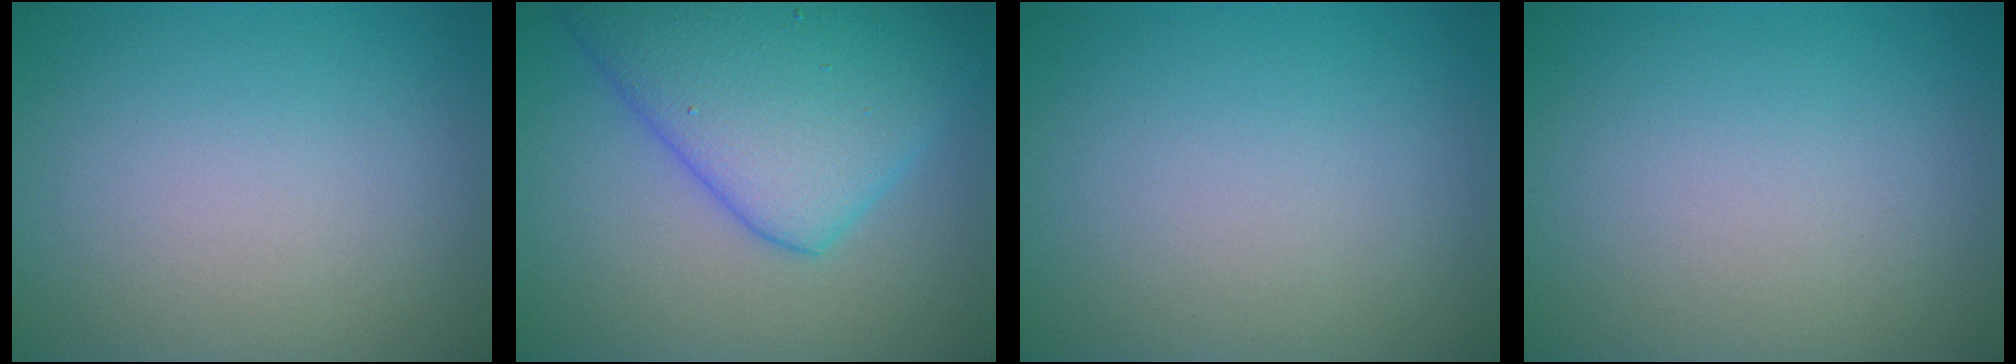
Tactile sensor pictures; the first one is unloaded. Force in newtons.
{"total": 9.1, "press": 9.1, "slide": 0.4}
{"total": 0.0}
{"total": 0.0}